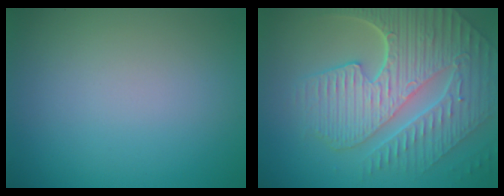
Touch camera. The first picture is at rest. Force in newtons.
{"total": 9.6, "press": 6.5, "slide": 7.1}